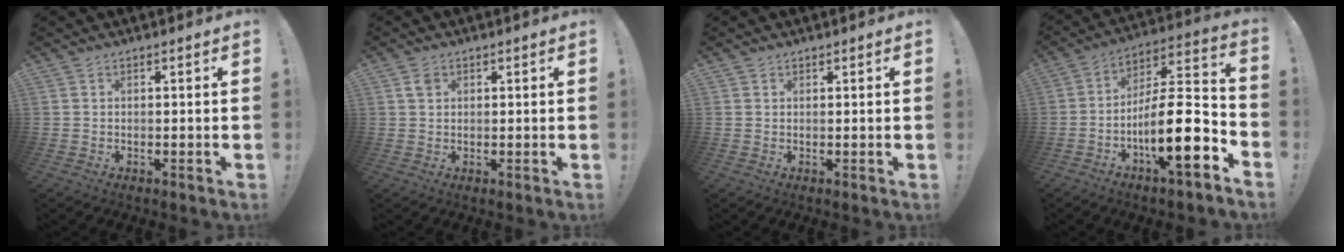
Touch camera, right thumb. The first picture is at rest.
{"total": 2.5, "force": [1.1, 1.8, 1.3], "torque": [-0.016, -0.001, 0.019]}
{"total": 0.6, "force": [0.5, 0.3, 0.0], "torque": [0.005, -0.002, 0.009]}
{"total": 18.0, "force": [-6.7, 4.3, 16.1], "torque": [-0.280, 0.018, -0.112]}